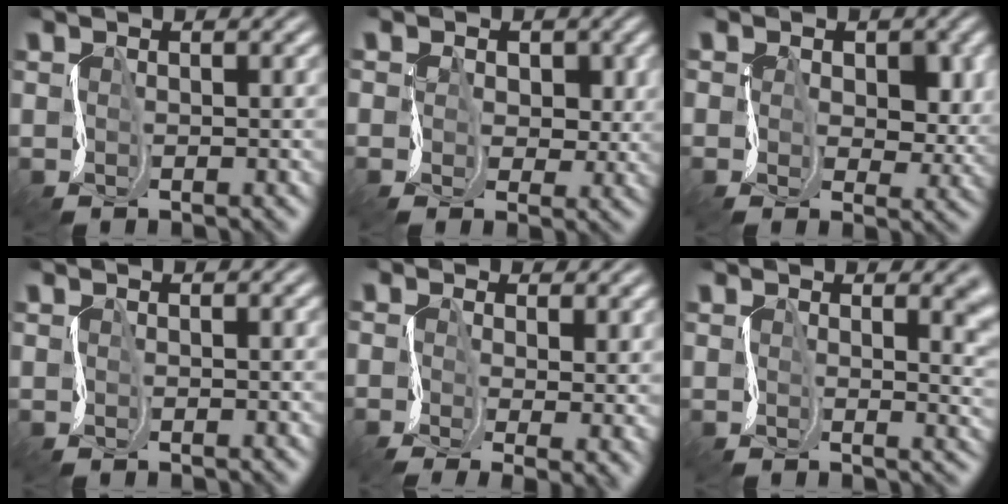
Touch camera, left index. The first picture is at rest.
{"total": 1.2, "force": [0.2, 1.2, -0.4], "torque": [0.003, -0.017, 0.000]}
{"total": 2.3, "force": [0.5, 1.8, 1.2], "torque": [-0.021, -0.018, -0.001]}
{"total": 0.5, "force": [0.2, 0.2, 0.4], "torque": [-0.010, 0.005, 0.000]}
{"total": 0.9, "force": [-0.5, -0.5, 0.6], "torque": [-0.003, -0.014, -0.016]}
{"total": 5.1, "force": [2.3, 2.0, 4.1], "torque": [-0.035, 0.002, 0.029]}